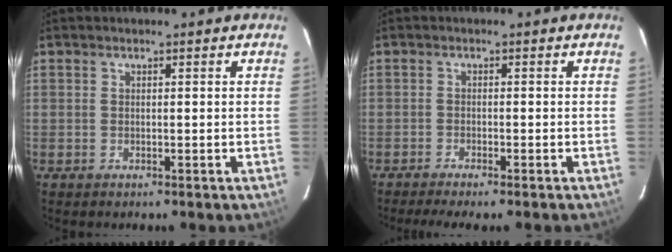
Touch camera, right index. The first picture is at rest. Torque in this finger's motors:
{"motor_torque": [1.13, -1.02, 0.35, 0.07]}